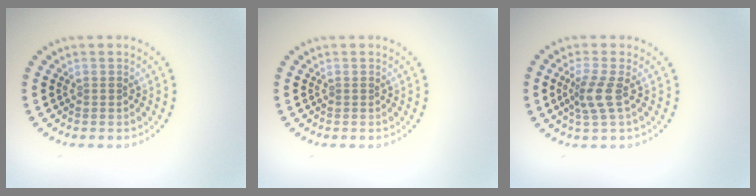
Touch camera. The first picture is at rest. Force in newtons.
{"total": 0.0}
{"total": 2.5, "press": 1.9, "slide": 1.6}